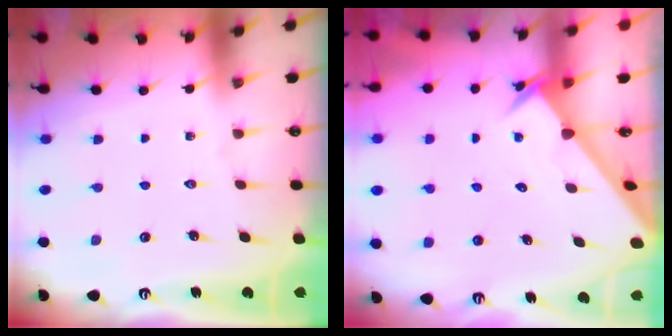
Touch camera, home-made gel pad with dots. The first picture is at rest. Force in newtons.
{"total": 2.5, "press": 2.5, "slide": 0.2}